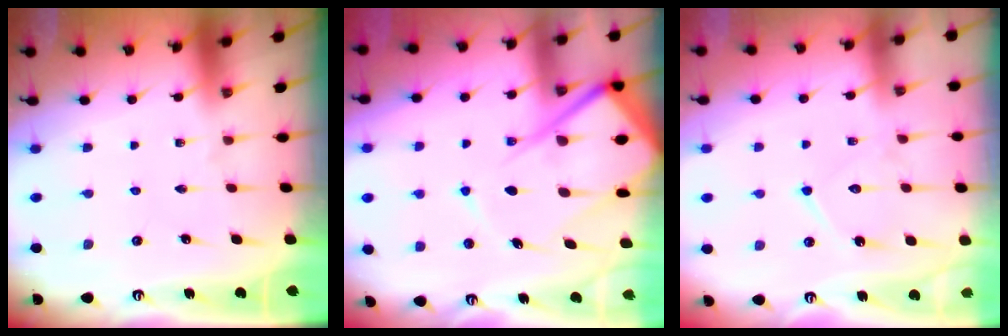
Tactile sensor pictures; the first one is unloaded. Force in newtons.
{"total": 16.8, "press": 16.7, "slide": 1.9}
{"total": 10.8, "press": 10.8, "slide": 0.9}